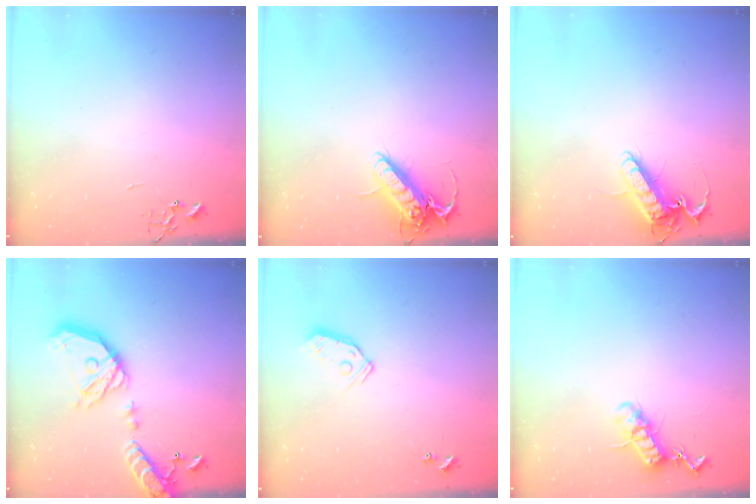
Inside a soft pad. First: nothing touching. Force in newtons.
{"total": 14.2, "press": 14.0, "slide": 2.2}
{"total": 13.7, "press": 13.5, "slide": 2.3}
{"total": 21.8, "press": 21.5, "slide": 3.7}
{"total": 7.5, "press": 7.5, "slide": 0.4}
{"total": 12.5, "press": 12.5, "slide": 0.6}